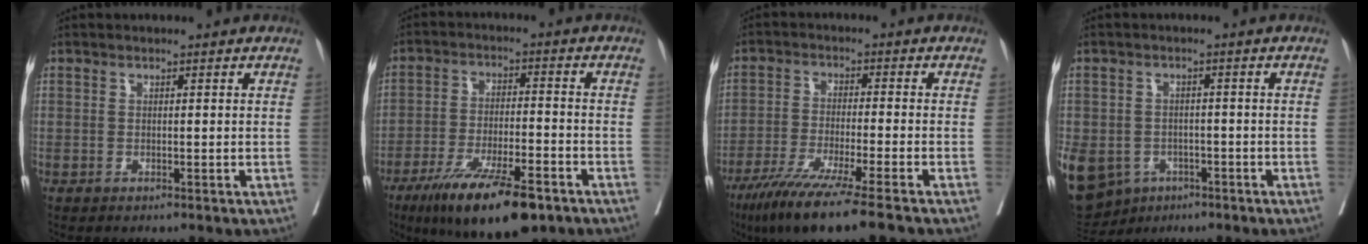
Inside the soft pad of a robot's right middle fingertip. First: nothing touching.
{"total": 14.4, "force": [-9.4, 3.2, 10.4], "torque": [-0.174, -0.026, -0.156]}
{"total": 12.4, "force": [-9.0, -0.8, 8.5], "torque": [-0.138, -0.036, -0.148]}
{"total": 21.9, "force": [-9.5, 17.4, 9.2], "torque": [-0.319, -0.016, -0.135]}